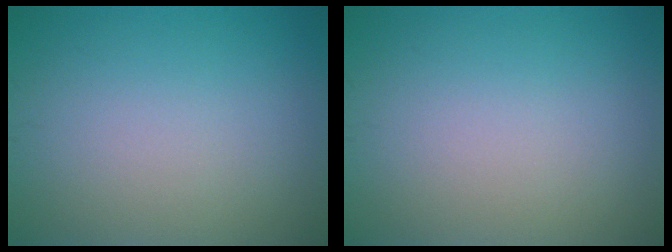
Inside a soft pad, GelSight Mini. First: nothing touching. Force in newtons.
{"total": 0.0}